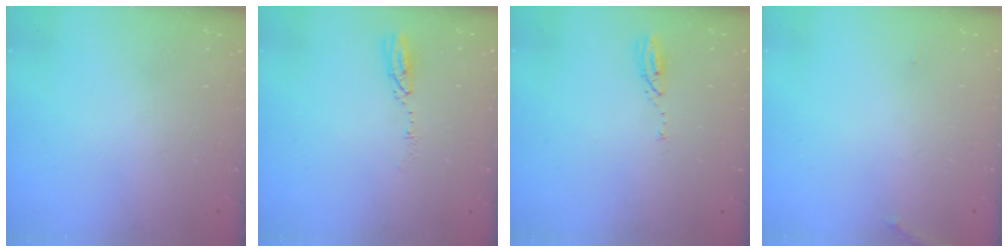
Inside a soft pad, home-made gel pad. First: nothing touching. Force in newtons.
{"total": 3.5, "press": 3.5, "slide": 0.3}
{"total": 3.6, "press": 3.6, "slide": 0.3}
{"total": 5.2, "press": 4.9, "slide": 1.8}